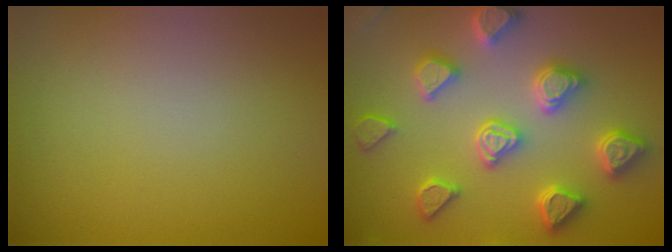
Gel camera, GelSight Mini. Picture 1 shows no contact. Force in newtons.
{"total": 5.4, "press": 5.3, "slide": 1.2}